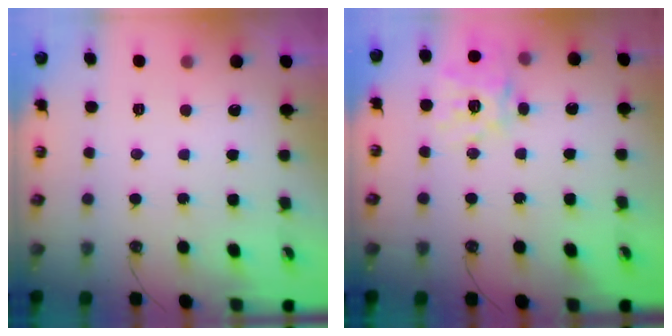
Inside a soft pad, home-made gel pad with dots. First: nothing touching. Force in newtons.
{"total": 15.5, "press": 15.4, "slide": 1.8}